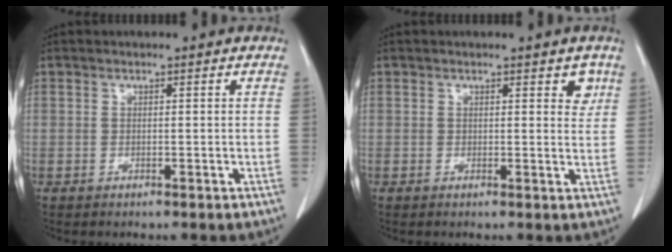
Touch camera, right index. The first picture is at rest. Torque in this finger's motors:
{"motor_torque": [-0.01, 0.06, 0.04, 0.00]}